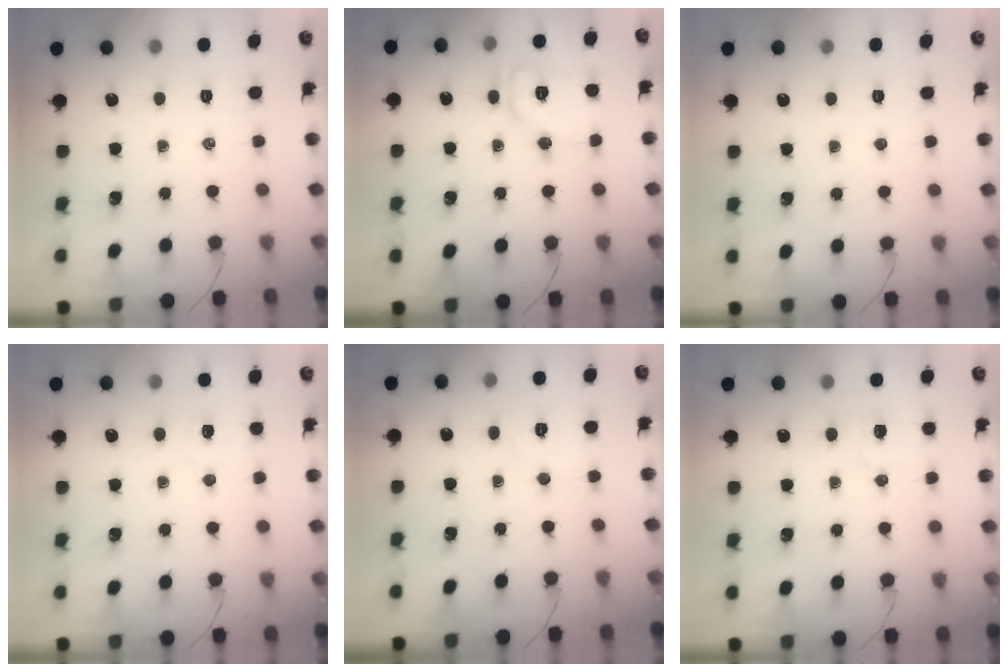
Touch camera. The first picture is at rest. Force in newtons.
{"total": 10.2, "press": 10.2, "slide": 0.7}
{"total": 0.0}
{"total": 3.0, "press": 2.9, "slide": 0.9}
{"total": 4.9, "press": 4.8, "slide": 1.0}
{"total": 2.8, "press": 2.7, "slide": 0.7}